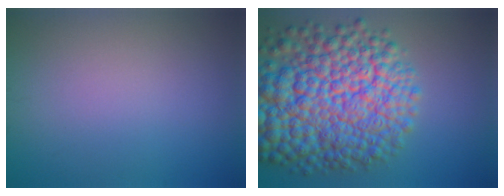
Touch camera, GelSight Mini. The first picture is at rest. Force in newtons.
{"total": 14.7, "press": 14.7, "slide": 0.5}